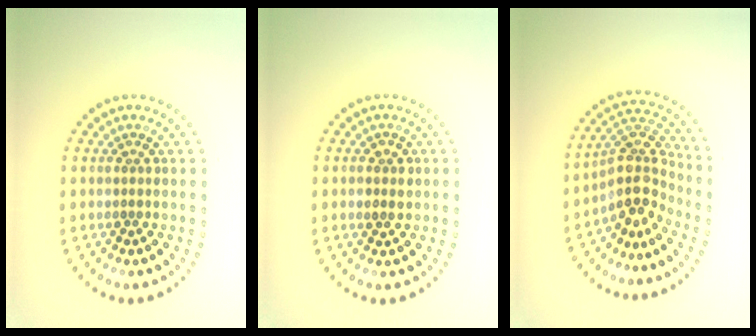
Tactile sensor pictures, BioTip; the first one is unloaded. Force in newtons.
{"total": 1.5, "press": 1.5, "slide": 0.3}
{"total": 4.1, "press": 3.0, "slide": 2.8}